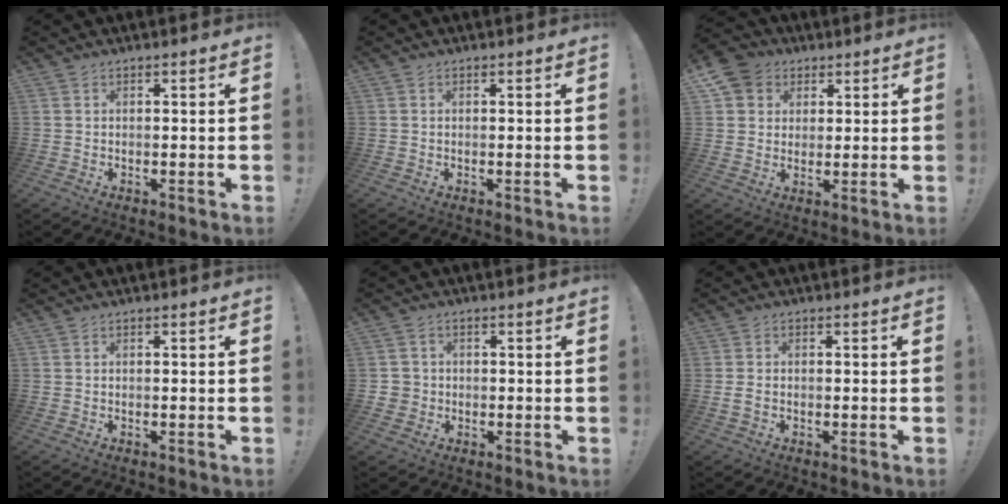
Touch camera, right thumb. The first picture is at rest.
{"total": 0.0}
{"total": 7.9, "force": [3.3, 6.9, 2.0], "torque": [-0.026, -0.016, 0.069]}
{"total": 0.0}
{"total": 3.2, "force": [-0.2, 3.1, 0.7], "torque": [-0.007, 0.006, 0.000]}
{"total": 2.1, "force": [-0.4, 1.2, 1.6], "torque": [-0.029, 0.007, -0.005]}